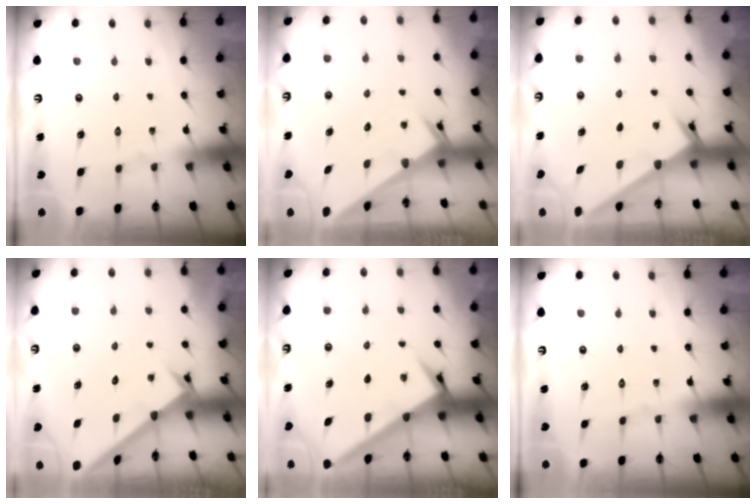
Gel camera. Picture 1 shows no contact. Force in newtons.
{"total": 3.3, "press": 3.2, "slide": 0.3}
{"total": 2.2, "press": 2.2, "slide": 0.2}
{"total": 1.9, "press": 1.9, "slide": 0.2}
{"total": 4.6, "press": 4.6, "slide": 0.5}
{"total": 0.0}